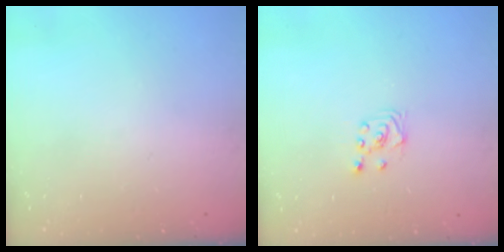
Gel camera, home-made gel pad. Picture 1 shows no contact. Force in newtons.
{"total": 2.3, "press": 2.2, "slide": 0.6}